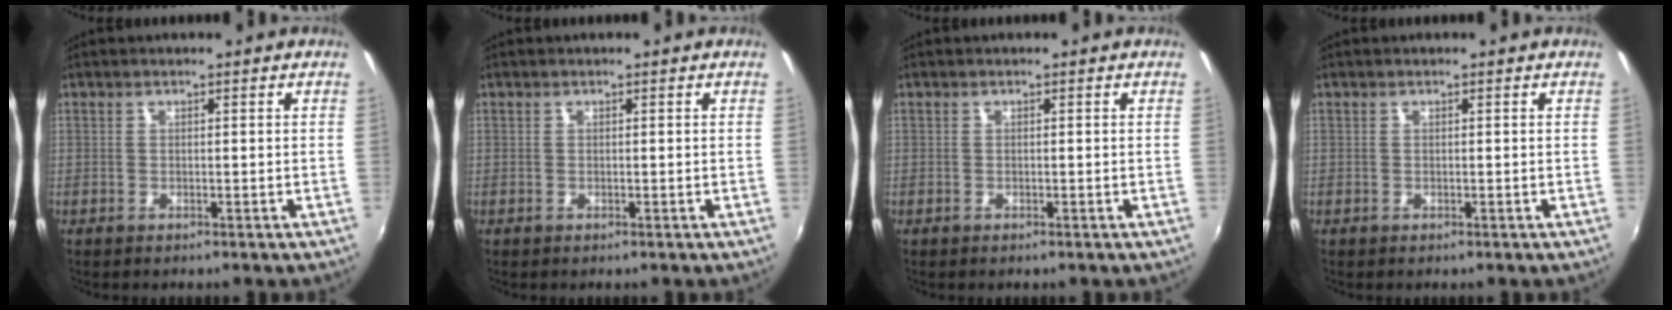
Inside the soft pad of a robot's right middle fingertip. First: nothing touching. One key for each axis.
{"total": 0.0}
{"total": 0.0}
{"total": 0.0}